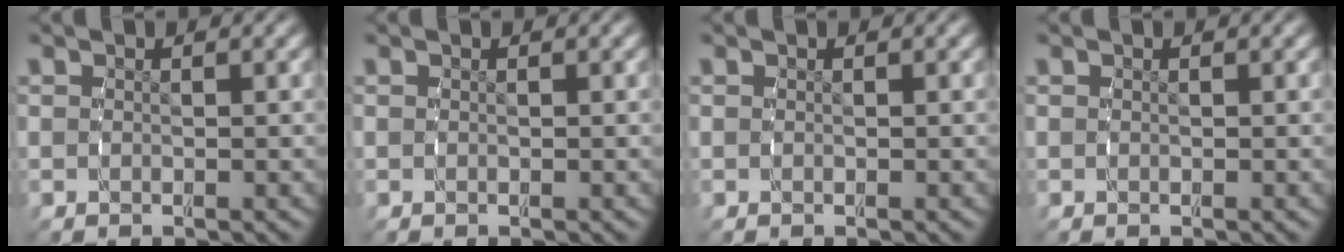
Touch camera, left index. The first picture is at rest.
{"total": 0.0}
{"total": 0.0}
{"total": 0.0}